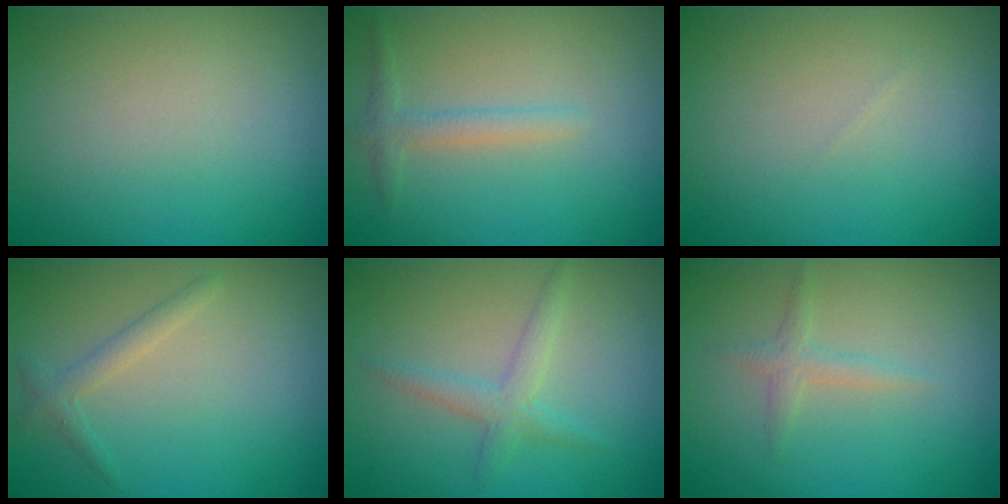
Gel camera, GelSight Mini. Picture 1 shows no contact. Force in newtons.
{"total": 1.6, "press": 1.6, "slide": 0.1}
{"total": 0.0}
{"total": 1.5, "press": 1.4, "slide": 0.1}
{"total": 2.1, "press": 2.1, "slide": 0.3}
{"total": 1.3, "press": 1.3, "slide": 0.1}